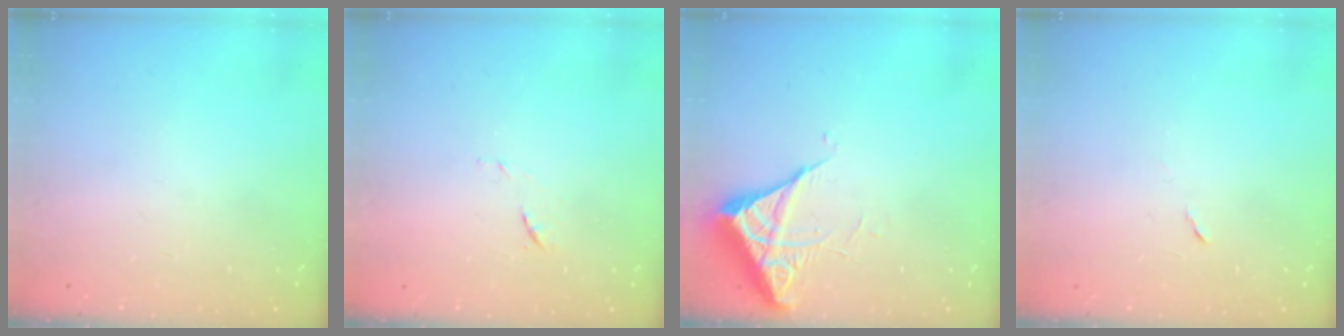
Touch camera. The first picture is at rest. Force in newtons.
{"total": 7.8, "press": 7.7, "slide": 0.6}
{"total": 5.4, "press": 5.4, "slide": 0.3}
{"total": 5.2, "press": 4.8, "slide": 2.1}